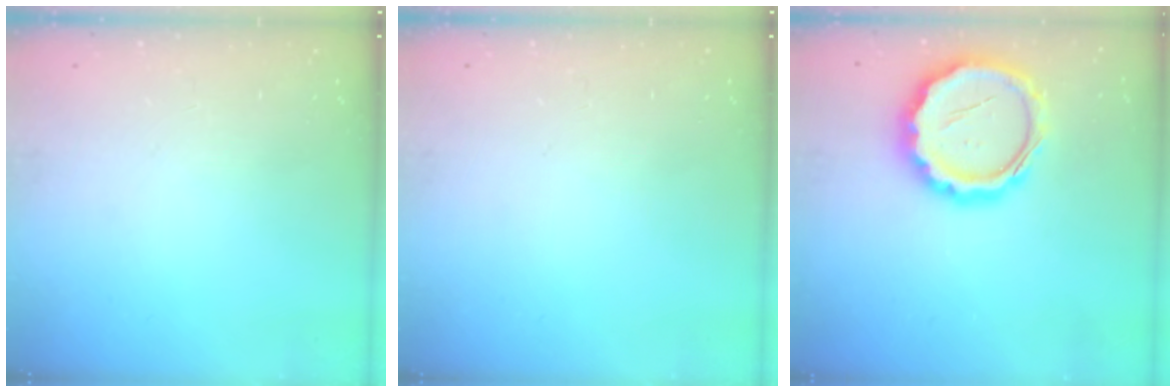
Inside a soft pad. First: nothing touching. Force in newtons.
{"total": 0.0}
{"total": 16.6, "press": 16.4, "slide": 2.5}